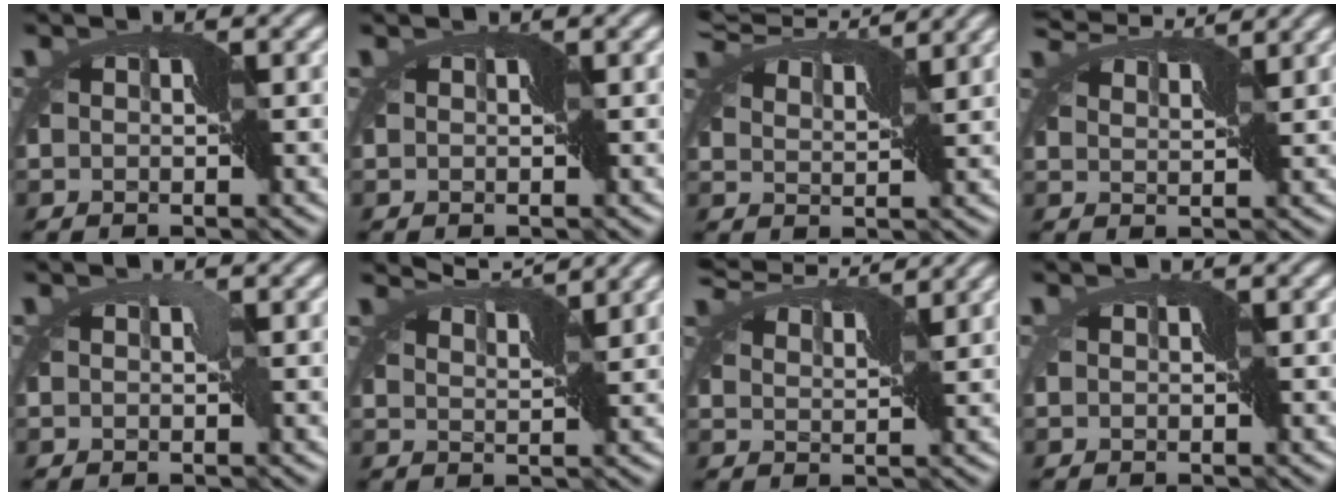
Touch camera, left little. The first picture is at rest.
{"total": 0.0}
{"total": 7.0, "force": [6.2, 1.2, 2.9], "torque": [-0.070, 0.022, 0.081]}
{"total": 5.2, "force": [4.8, 0.7, 1.8], "torque": [-0.047, 0.016, 0.060]}
{"total": 1.2, "force": [0.0, 0.7, 0.9], "torque": [-0.007, 0.002, -0.001]}
{"total": 4.1, "force": [3.9, 0.2, 1.2], "torque": [-0.027, 0.011, 0.057]}
{"total": 6.3, "force": [5.7, 1.1, 2.5], "torque": [-0.060, 0.019, 0.072]}
{"total": 0.0}